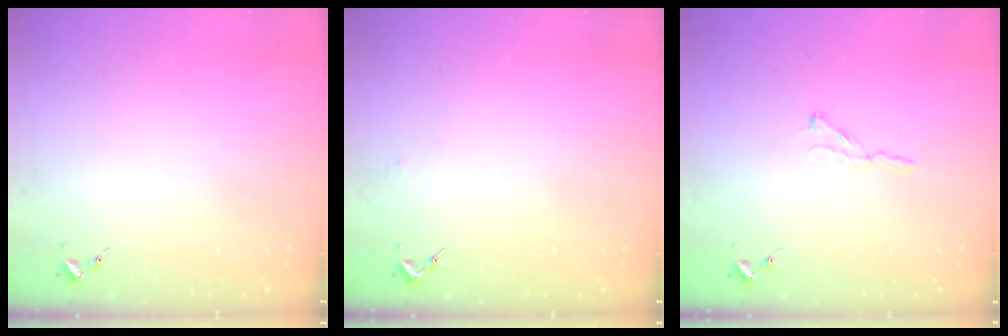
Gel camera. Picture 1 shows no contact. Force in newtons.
{"total": 1.4, "press": 1.4, "slide": 0.1}
{"total": 3.9, "press": 3.8, "slide": 0.5}